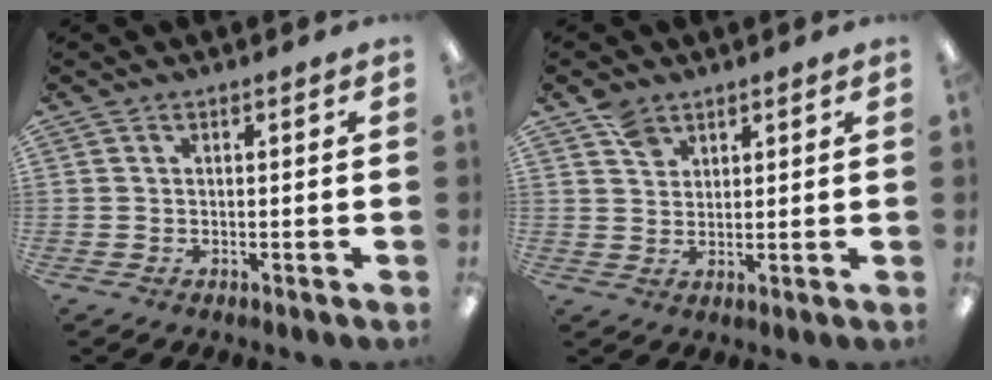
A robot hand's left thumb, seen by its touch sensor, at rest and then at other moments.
{"total": 4.4, "force": [3.1, 2.8, 1.5], "torque": [-0.021, -0.009, 0.057]}